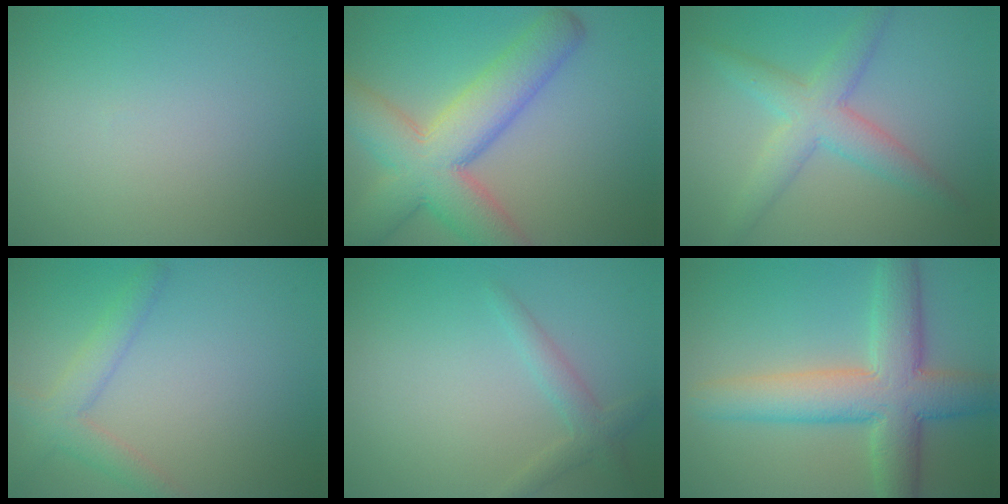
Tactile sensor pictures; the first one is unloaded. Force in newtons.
{"total": 9.8, "press": 9.8, "slide": 0.5}
{"total": 4.4, "press": 4.4, "slide": 0.2}
{"total": 3.1, "press": 3.1, "slide": 0.1}
{"total": 2.0, "press": 2.0, "slide": 0.1}
{"total": 8.6, "press": 8.6, "slide": 0.5}